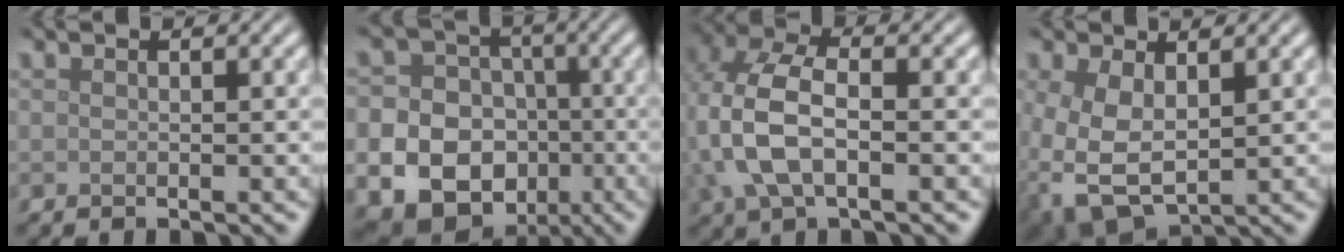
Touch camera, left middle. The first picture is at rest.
{"total": 21.1, "force": [-7.1, 19.1, 5.4], "torque": [-0.141, -0.044, -0.131]}
{"total": 6.9, "force": [-0.5, 4.1, 5.5], "torque": [-0.135, 0.005, -0.016]}
{"total": 6.6, "force": [-0.7, 4.3, 5.0], "torque": [-0.135, -0.026, 0.003]}